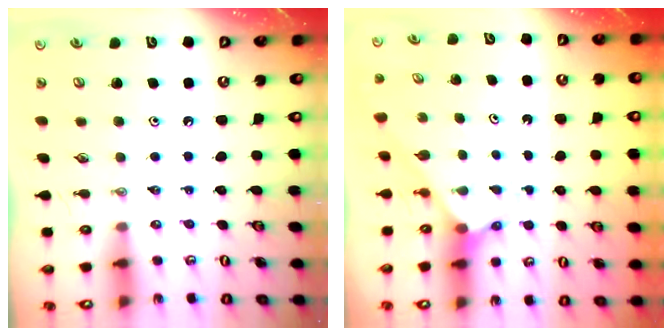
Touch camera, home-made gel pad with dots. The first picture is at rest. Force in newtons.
{"total": 2.4, "press": 2.4, "slide": 0.2}